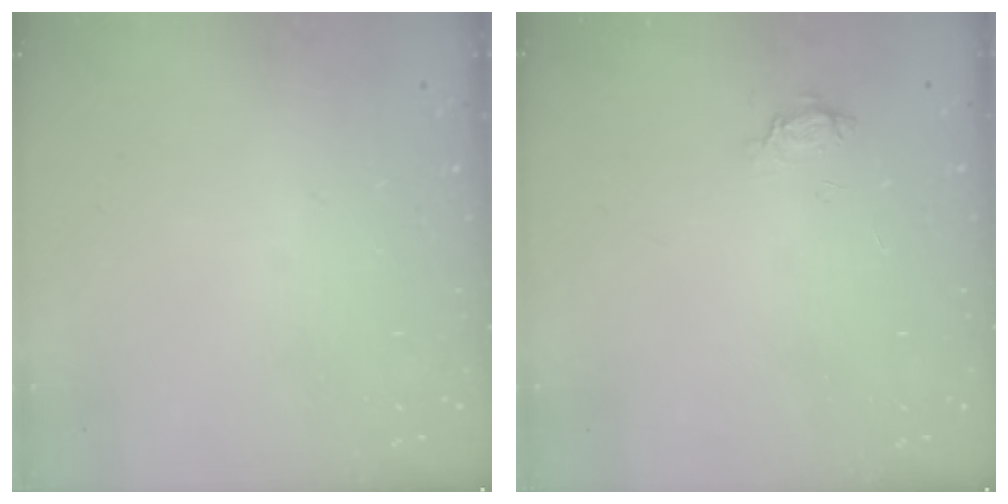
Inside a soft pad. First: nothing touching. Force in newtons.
{"total": 3.3, "press": 3.3, "slide": 0.4}